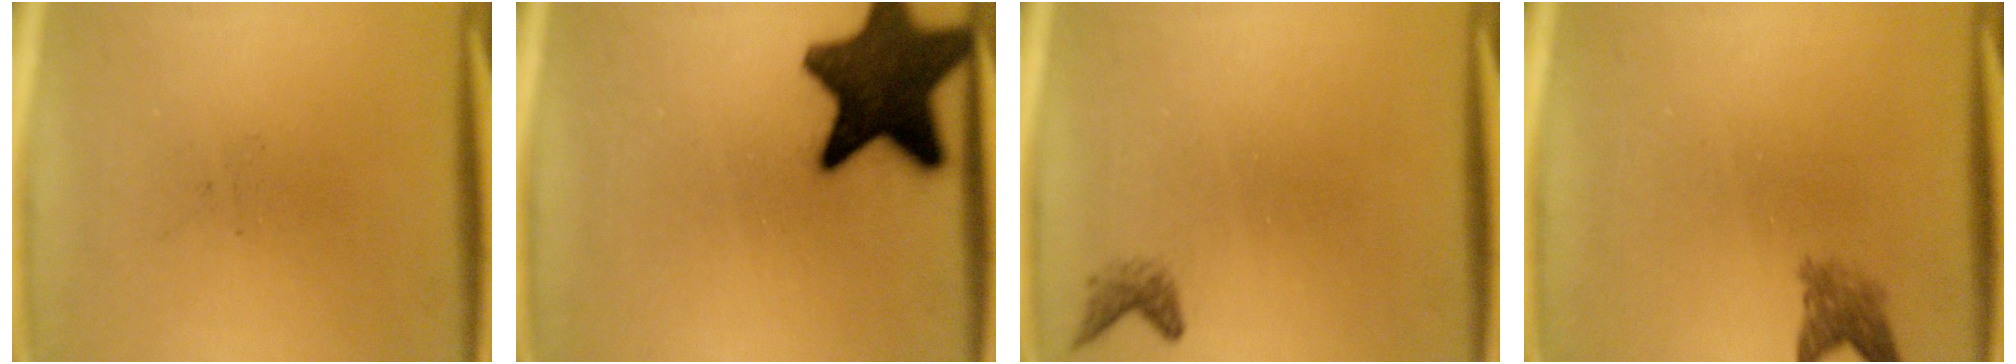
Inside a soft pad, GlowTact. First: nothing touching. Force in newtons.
{"total": 16.3}
{"total": 1.3}
{"total": 2.4}